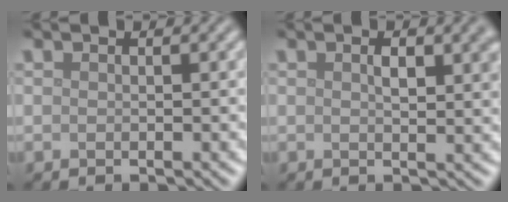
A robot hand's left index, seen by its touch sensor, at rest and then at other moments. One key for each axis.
{"total": 3.2, "fx": 1.0, "fy": 1.2, "fz": 2.8, "tx": -0.041, "ty": 0.004, "tz": 0.015}